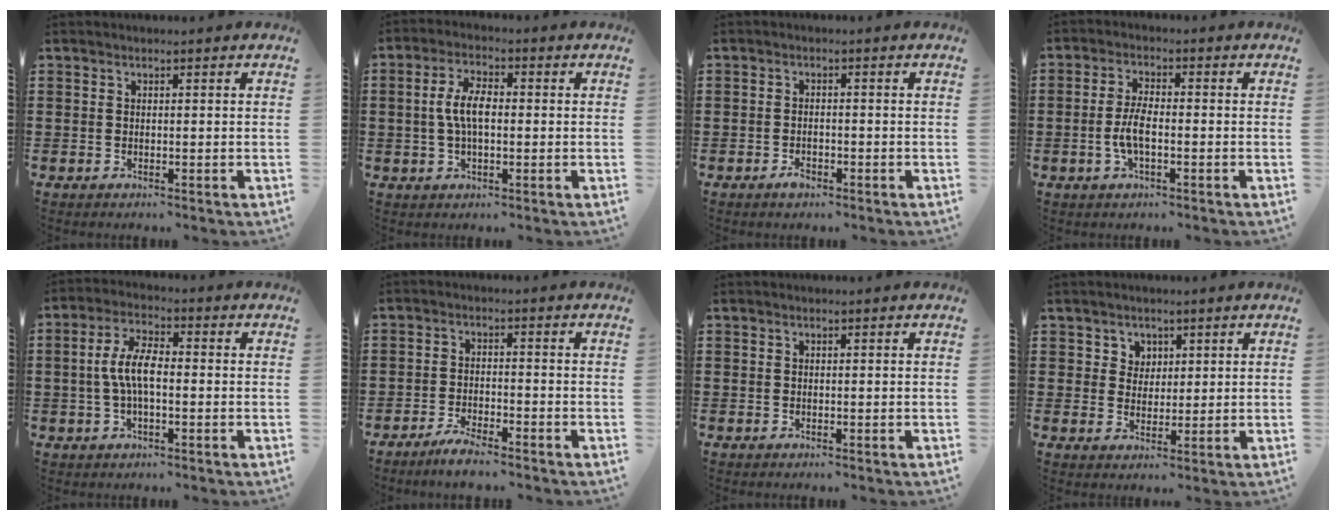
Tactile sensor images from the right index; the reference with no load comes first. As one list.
[{"total": 5.9, "force": [0.0, 2.4, 5.4], "torque": [-0.115, 0.001, -0.005]}, {"total": 1.8, "force": [-1.1, 0.8, 1.2], "torque": [-0.023, -0.001, -0.022]}, {"total": 4.5, "force": [-1.1, 1.5, 4.0], "torque": [-0.092, 0.000, -0.025]}, {"total": 6.5, "force": [-0.4, 2.4, 6.1], "torque": [-0.130, 0.000, -0.012]}, {"total": 3.2, "force": [-3.0, 0.0, 1.0], "torque": [-0.021, 0.005, -0.059]}, {"total": 0.0}, {"total": 3.0, "force": [1.7, 2.5, 0.2], "torque": [-0.020, 0.007, 0.033]}]